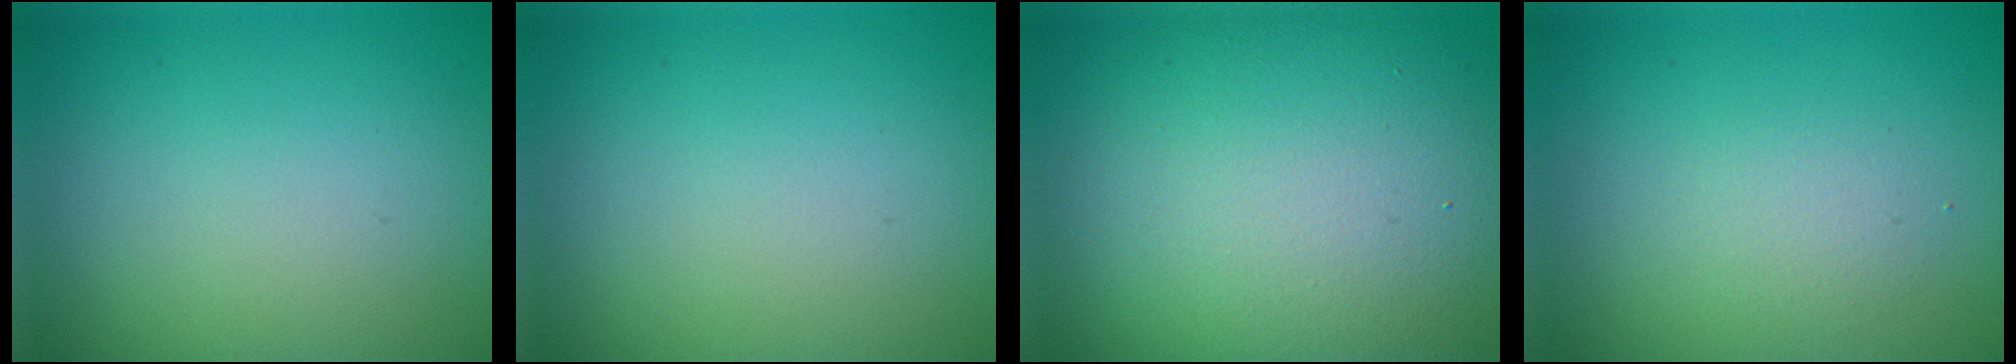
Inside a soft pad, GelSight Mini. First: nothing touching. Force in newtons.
{"total": 0.0}
{"total": 16.1, "press": 16.1, "slide": 0.8}
{"total": 1.7, "press": 1.7, "slide": 0.1}